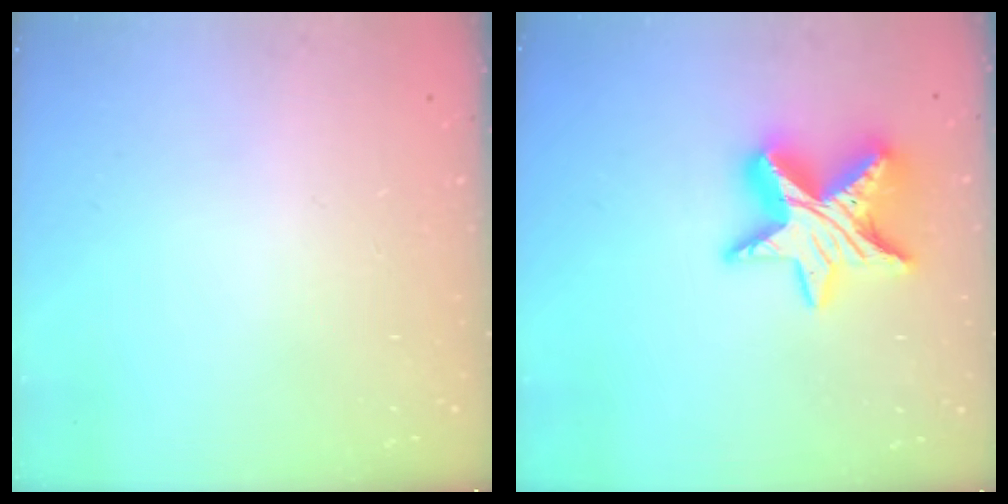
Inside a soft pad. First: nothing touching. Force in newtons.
{"total": 14.7, "press": 14.6, "slide": 1.2}